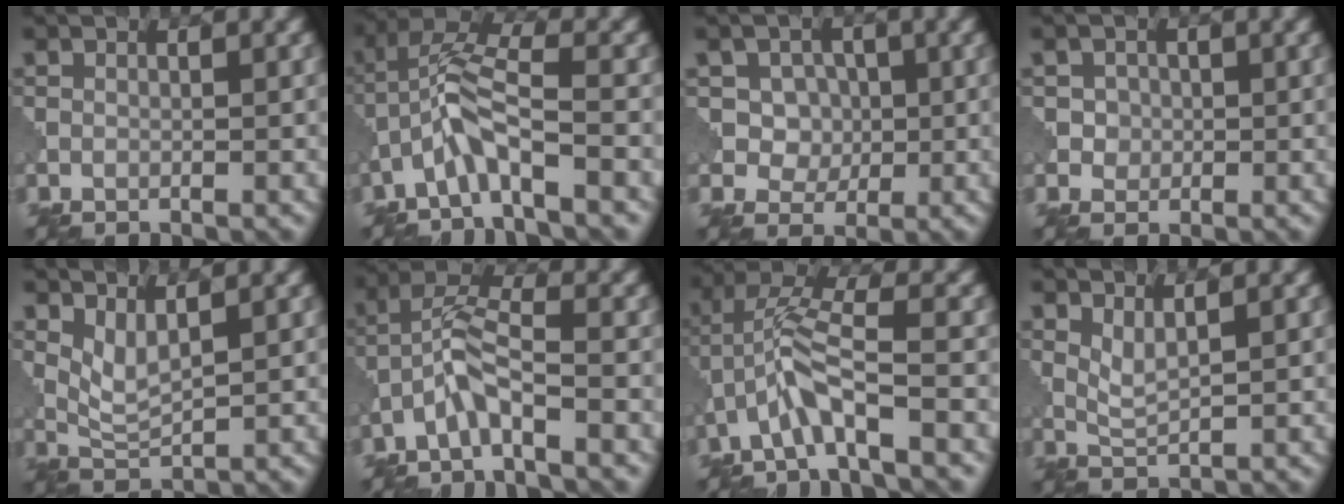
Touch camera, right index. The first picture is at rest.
{"total": 4.3, "force": [-2.3, 0.7, 3.6], "torque": [-0.078, 0.016, -0.050]}
{"total": 4.6, "force": [1.1, 4.0, 2.0], "torque": [-0.030, 0.003, 0.015]}
{"total": 1.6, "force": [0.2, 1.5, 0.3], "torque": [0.007, -0.001, 0.008]}
{"total": 2.4, "force": [1.4, 0.7, 1.8], "torque": [-0.047, -0.011, 0.038]}
{"total": 3.5, "force": [-2.0, 0.6, 2.8], "torque": [-0.063, 0.014, -0.045]}
{"total": 4.4, "force": [-2.3, 0.6, 3.7], "torque": [-0.080, 0.015, -0.049]}
{"total": 1.9, "force": [1.2, 0.4, 1.3], "torque": [-0.034, -0.008, 0.031]}